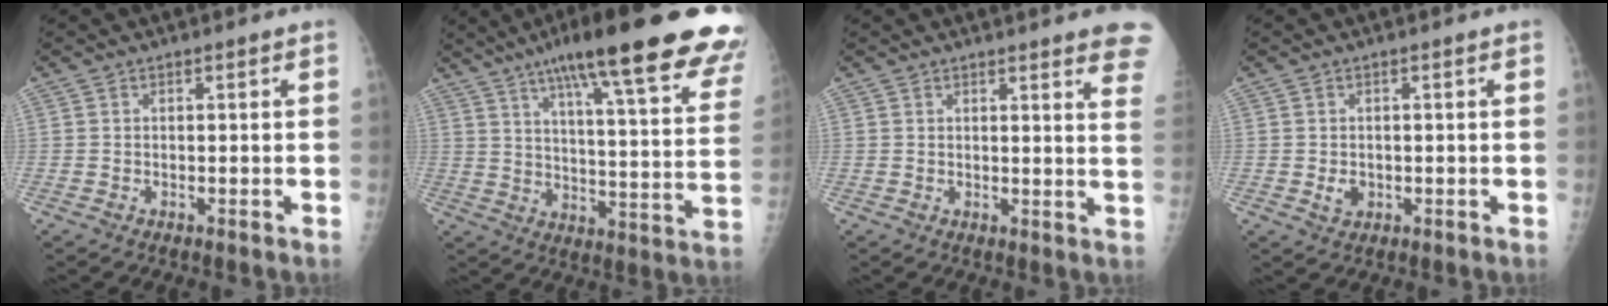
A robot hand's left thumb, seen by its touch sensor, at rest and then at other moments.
{"total": 29.8, "force": [20.1, 5.4, 21.3], "torque": [-0.261, -0.052, 0.270]}
{"total": 10.4, "force": [8.3, 1.3, 6.1], "torque": [-0.049, -0.032, 0.075]}
{"total": 2.0, "force": [-0.2, 1.7, 1.2], "torque": [-0.014, -0.001, 0.004]}